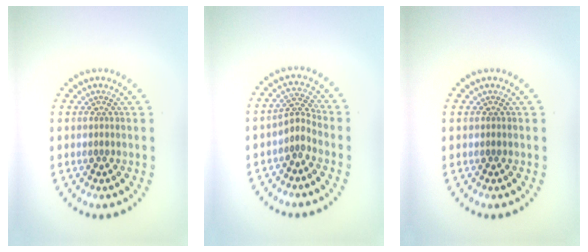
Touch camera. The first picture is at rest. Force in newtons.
{"total": 2.1, "press": 1.5, "slide": 1.4}
{"total": 0.0}